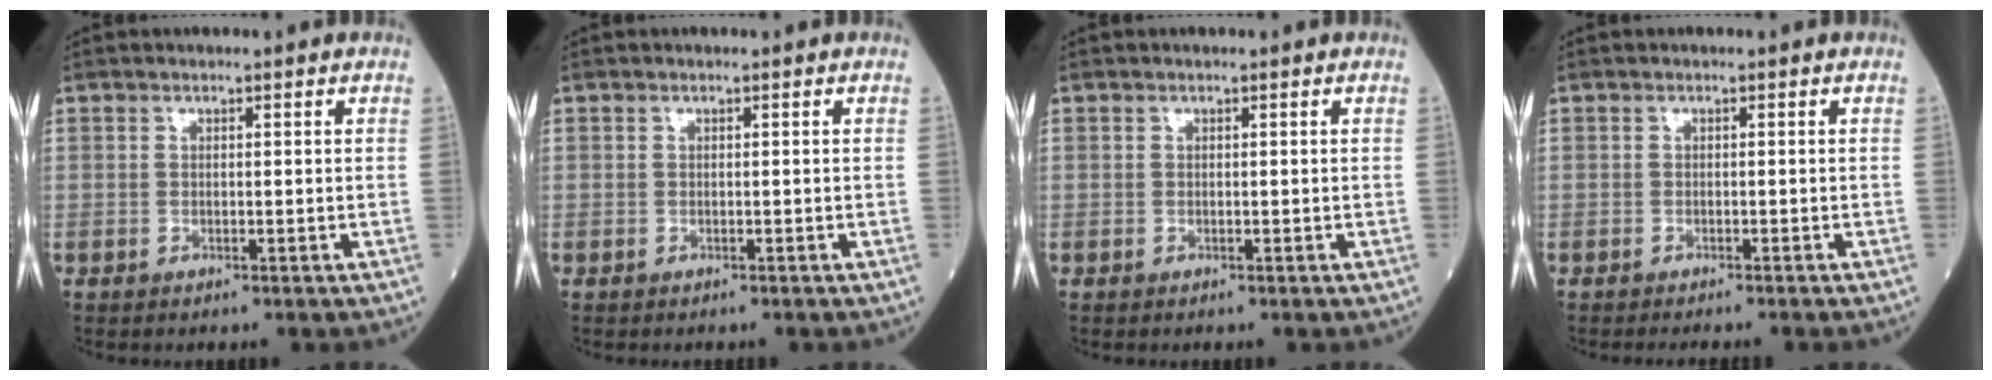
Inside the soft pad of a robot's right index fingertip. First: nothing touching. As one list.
[{"total": 0.0}, {"total": 0.0}, {"total": 3.8, "force": [-3.4, -0.1, 1.7], "torque": [-0.016, -0.003, -0.044]}]